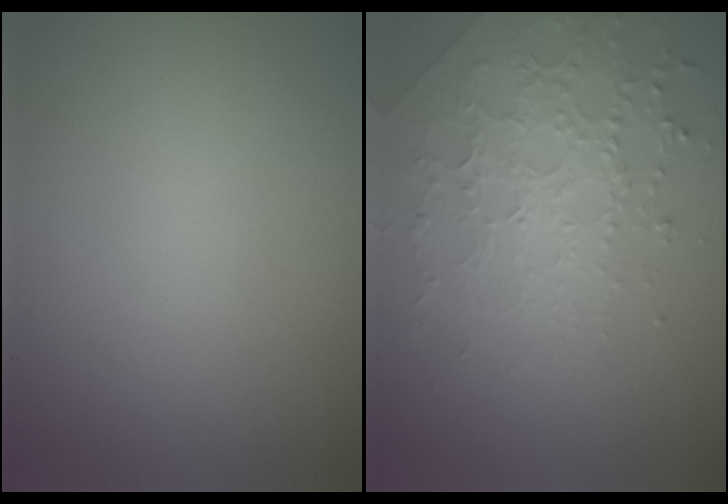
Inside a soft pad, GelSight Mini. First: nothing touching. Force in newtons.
{"total": 3.0, "press": 2.8, "slide": 1.1}